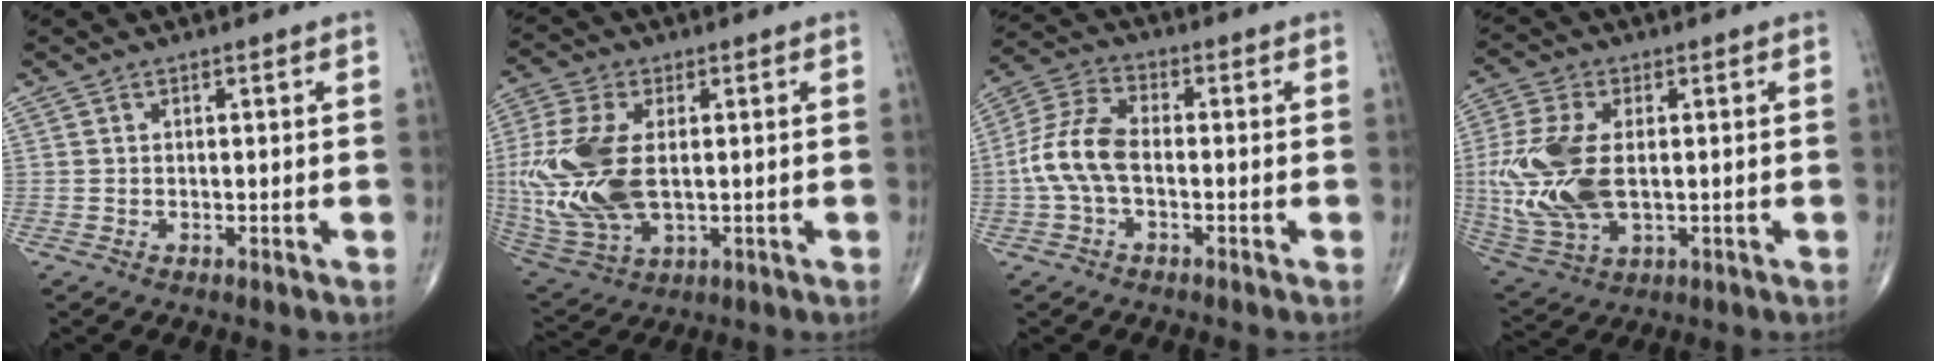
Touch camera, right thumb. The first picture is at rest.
{"total": 18.9, "force": [0.5, 10.7, 15.6], "torque": [-0.370, -0.015, 0.019]}
{"total": 9.3, "force": [-1.4, 5.1, 7.7], "torque": [-0.170, 0.030, -0.035]}
{"total": 16.4, "force": [0.1, 9.3, 13.5], "torque": [-0.317, -0.010, 0.010]}